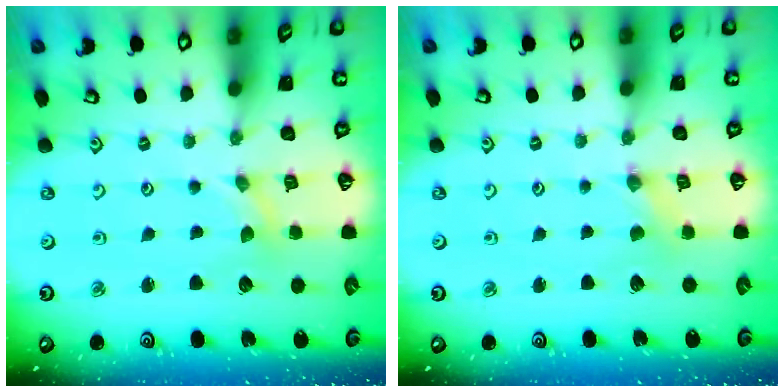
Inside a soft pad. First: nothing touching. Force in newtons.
{"total": 0.7, "press": 0.7, "slide": 0.2}